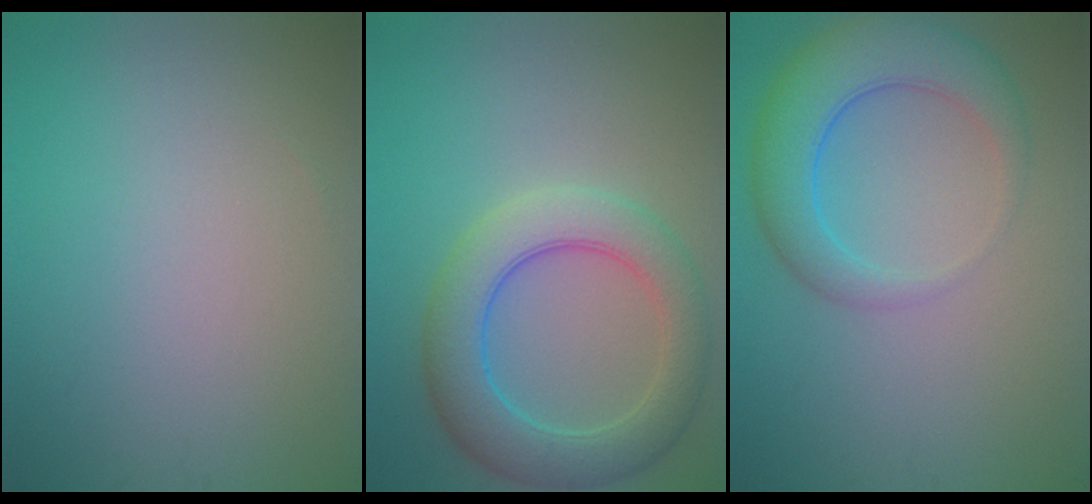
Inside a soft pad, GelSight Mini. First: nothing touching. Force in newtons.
{"total": 6.6, "press": 6.6, "slide": 0.0}
{"total": 6.2, "press": 6.2, "slide": 0.4}